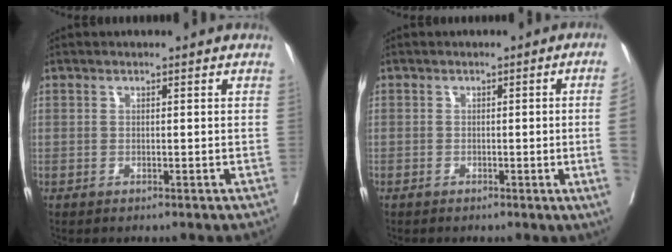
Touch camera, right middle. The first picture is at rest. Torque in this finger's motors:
{"motor_torque": [1.07, -1.08, -0.51, -0.21]}